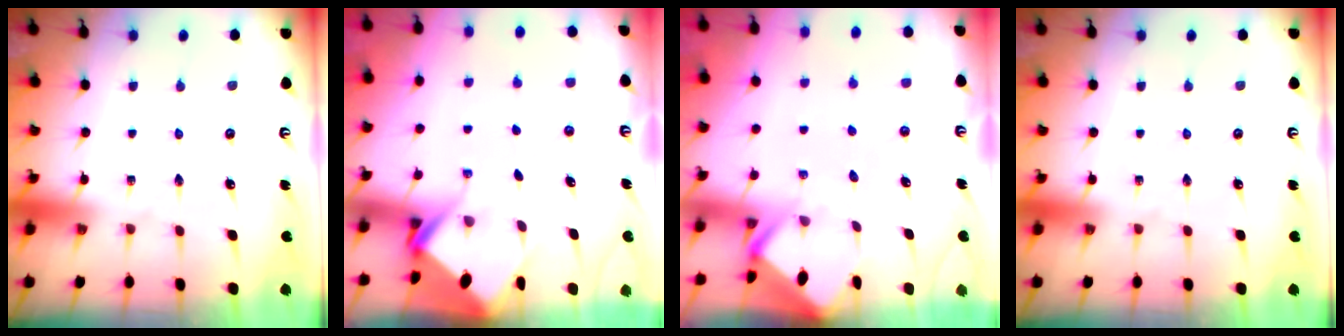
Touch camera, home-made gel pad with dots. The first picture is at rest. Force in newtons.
{"total": 4.9, "press": 4.9, "slide": 0.3}
{"total": 2.8, "press": 2.8, "slide": 0.2}
{"total": 0.0}